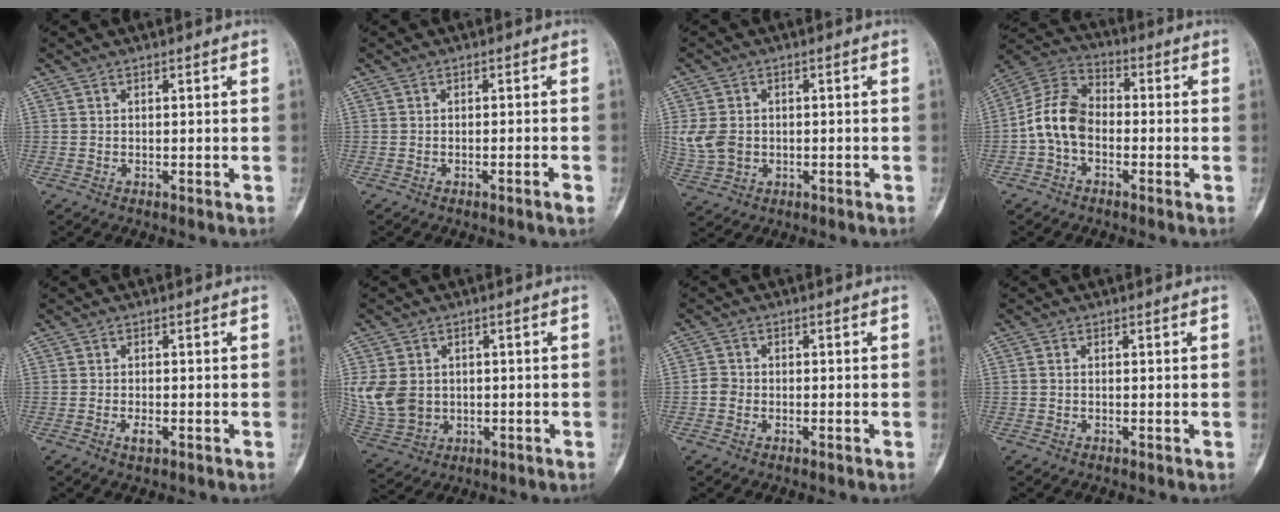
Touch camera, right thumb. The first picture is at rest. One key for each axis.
{"total": 1.5, "fx": -0.9, "fy": -0.1, "fz": 1.2, "tx": -0.022, "ty": 0.005, "tz": -0.015}
{"total": 6.5, "fx": -0.3, "fy": 5.2, "fz": 3.9, "tx": -0.069, "ty": 0.007, "tz": 0.002}
{"total": 10.3, "fx": -2.2, "fy": 7.1, "fz": 7.1, "tx": -0.125, "ty": 0.036, "tz": -0.057}
{"total": 2.0, "fx": -0.9, "fy": 0.8, "fz": 1.5, "tx": -0.024, "ty": 0.004, "tz": -0.017}
{"total": 10.6, "fx": 0.3, "fy": 8.6, "fz": 6.2, "tx": -0.122, "ty": 0.005, "tz": 0.024}
{"total": 2.5, "fx": -0.8, "fy": 2.1, "fz": 1.0, "tx": -0.007, "ty": 0.011, "tz": -0.023}
{"total": 0.7, "fx": -0.2, "fy": 0.5, "fz": 0.5, "tx": -0.004, "ty": 0.003, "tz": -0.006}